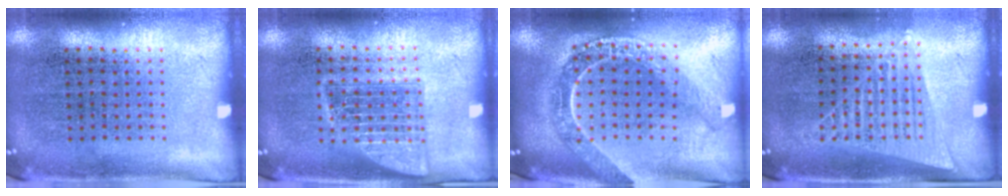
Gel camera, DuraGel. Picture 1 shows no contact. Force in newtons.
{"total": 2.2, "press": 2.2, "slide": 0.3}
{"total": 2.2, "press": 1.8, "slide": 1.2}
{"total": 1.3, "press": 1.2, "slide": 0.6}